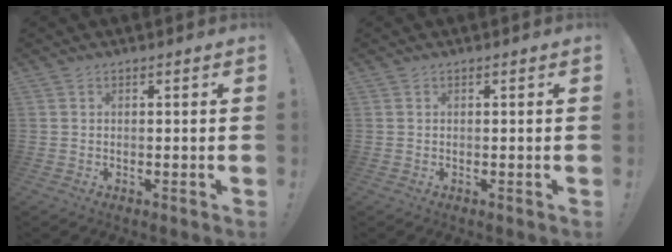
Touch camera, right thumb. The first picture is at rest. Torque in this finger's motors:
{"motor_torque": [0.00, 0.00, 0.00, 0.00, 0.00]}